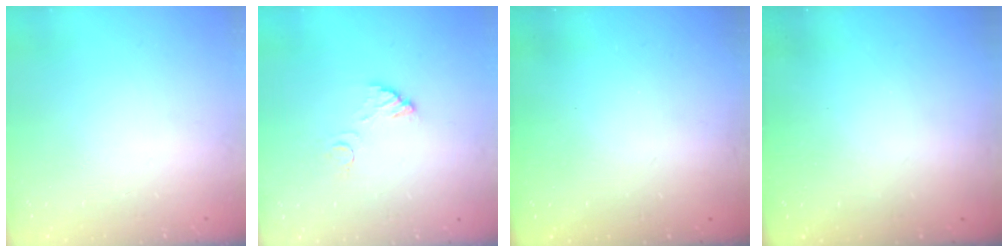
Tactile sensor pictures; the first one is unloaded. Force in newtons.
{"total": 4.1, "press": 4.1, "slide": 0.2}
{"total": 3.2, "press": 3.2, "slide": 0.1}
{"total": 2.9, "press": 2.9, "slide": 0.3}